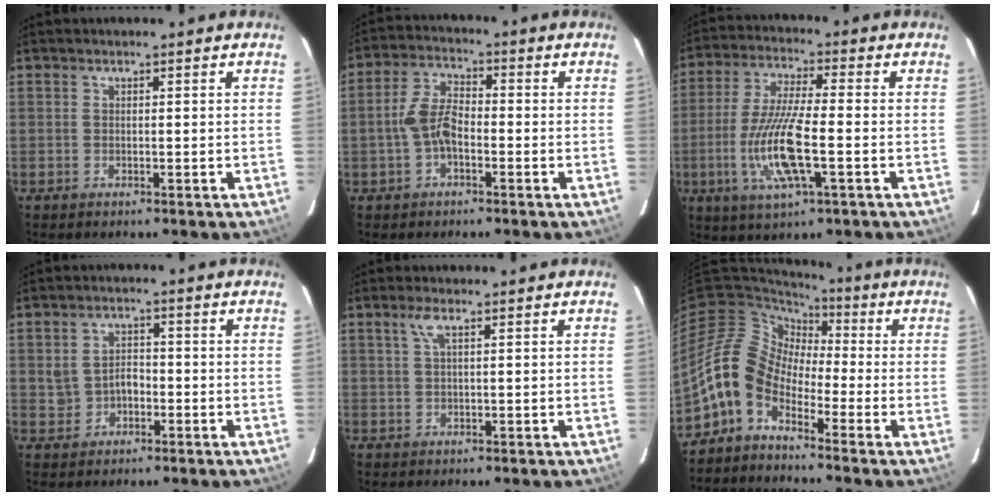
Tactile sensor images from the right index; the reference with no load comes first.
{"total": 6.3, "force": [-1.8, 3.3, 5.1], "torque": [-0.106, 0.014, -0.032]}
{"total": 13.5, "force": [-3.5, 2.7, 12.7], "torque": [-0.261, -0.013, -0.066]}
{"total": 3.9, "force": [-0.9, 3.2, 2.1], "torque": [-0.043, 0.011, -0.007]}
{"total": 2.1, "force": [0.9, 0.1, 1.9], "torque": [-0.039, 0.004, 0.019]}
{"total": 9.9, "force": [-4.9, 6.5, 5.7], "torque": [-0.104, 0.025, -0.122]}